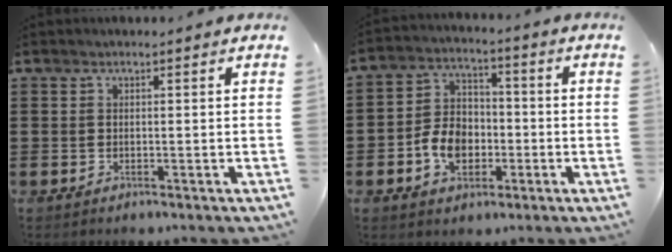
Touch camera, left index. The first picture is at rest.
{"total": 7.1, "force": [-2.5, 5.3, 4.1], "torque": [-0.105, 0.008, -0.051]}